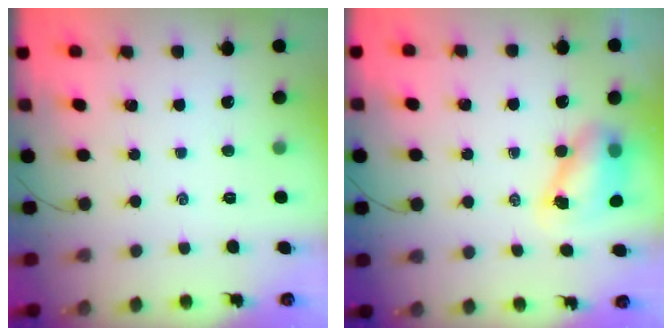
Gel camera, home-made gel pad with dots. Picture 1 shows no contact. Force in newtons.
{"total": 7.7, "press": 7.6, "slide": 1.4}